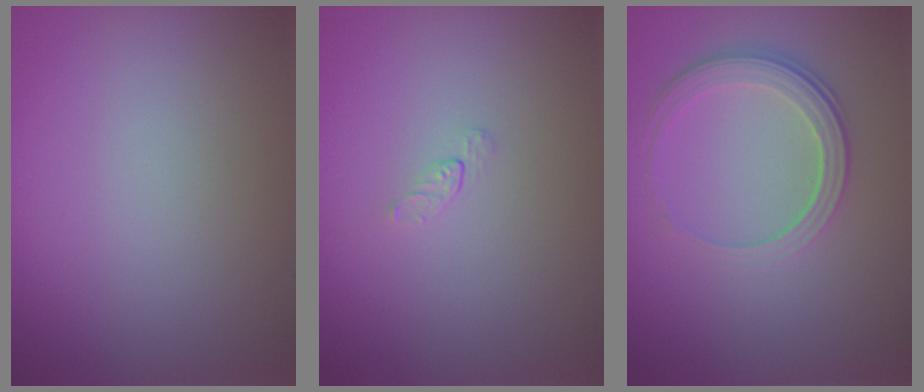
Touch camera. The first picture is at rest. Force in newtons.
{"total": 0.5, "press": 0.3, "slide": 0.4}
{"total": 3.9, "press": 2.8, "slide": 2.8}